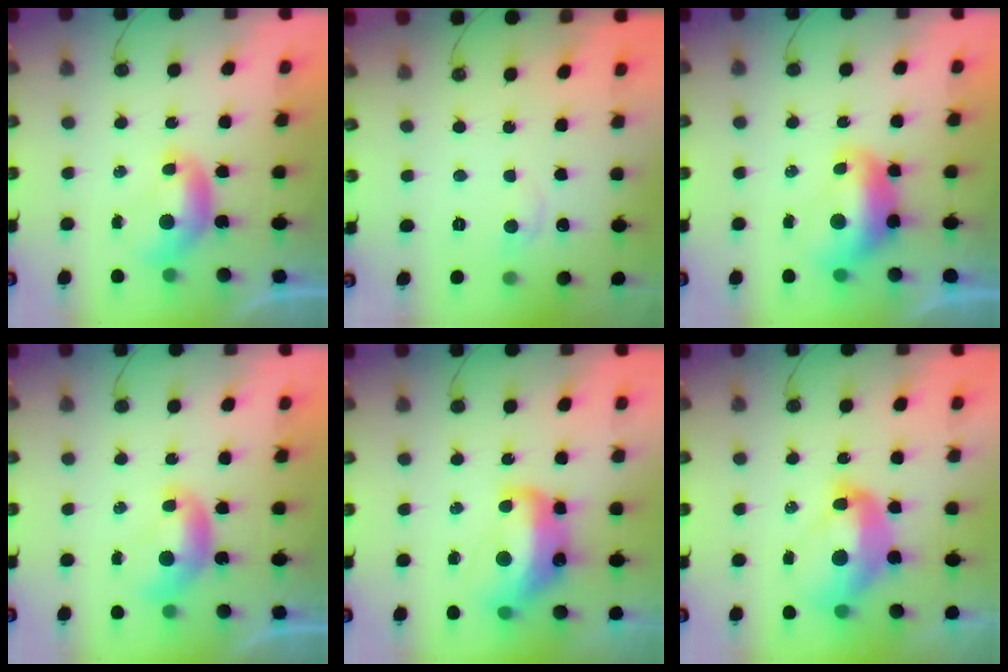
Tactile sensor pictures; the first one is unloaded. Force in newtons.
{"total": 0.7, "press": 0.2, "slide": 0.7}
{"total": 2.2, "press": 2.1, "slide": 0.6}
{"total": 0.0}
{"total": 9.2, "press": 9.1, "slide": 1.4}
{"total": 7.7, "press": 7.6, "slide": 1.0}